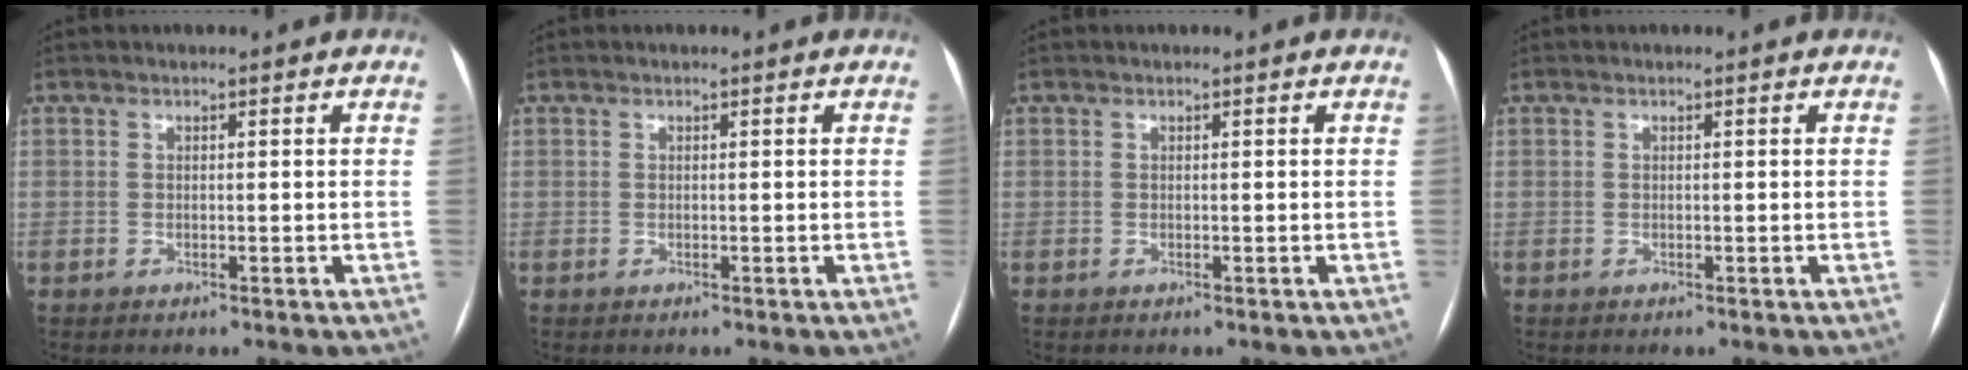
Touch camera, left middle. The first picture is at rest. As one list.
[{"total": 0.0}, {"total": 0.0}, {"total": 0.0}]